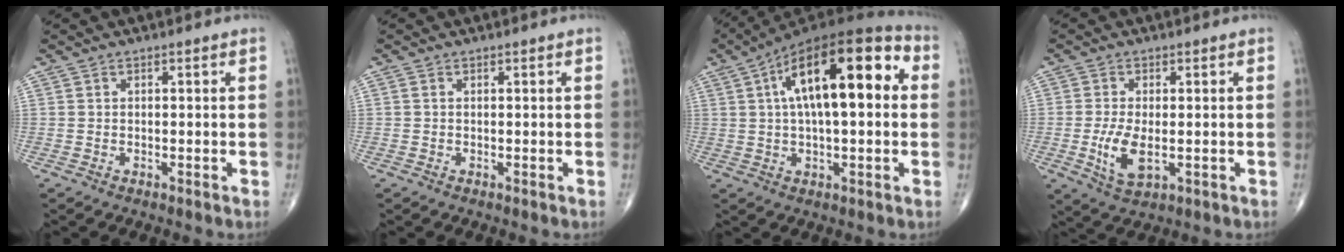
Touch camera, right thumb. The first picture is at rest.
{"total": 0.0}
{"total": 21.0, "force": [4.3, 8.4, 18.7], "torque": [-0.289, 0.035, 0.056]}
{"total": 6.4, "force": [-1.1, 3.0, 5.6], "torque": [-0.115, -0.013, -0.013]}